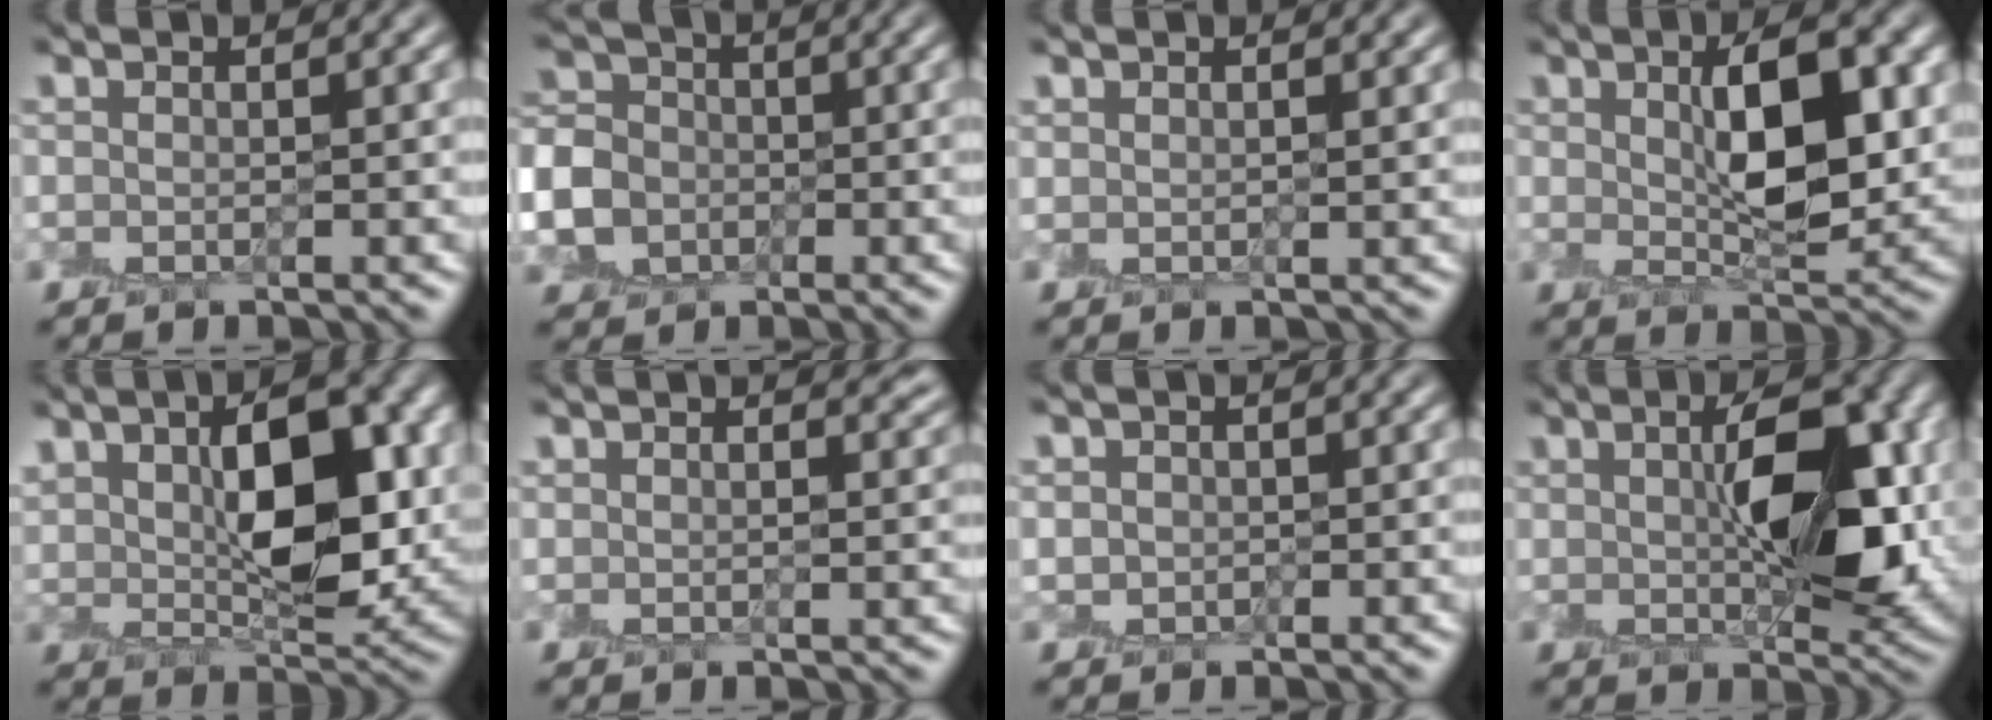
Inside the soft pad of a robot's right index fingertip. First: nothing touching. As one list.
[{"total": 5.8, "force": [-1.5, 5.1, 2.2], "torque": [-0.047, -0.005, -0.045]}, {"total": 0.7, "force": [0.7, 0.2, 0.1], "torque": [-0.001, -0.002, 0.013]}, {"total": 6.9, "force": [1.5, 2.6, 6.2], "torque": [-0.093, 0.005, 0.031]}, {"total": 9.8, "force": [2.6, 4.8, 8.2], "torque": [-0.124, 0.004, 0.050]}, {"total": 3.0, "force": [2.2, 1.2, 1.7], "torque": [-0.001, 0.011, 0.018]}, {"total": 0.9, "force": [0.2, 0.9, 0.1], "torque": [0.002, 0.003, 0.007]}, {"total": 8.3, "force": [1.4, 3.1, 7.5], "torque": [-0.111, 0.006, 0.028]}]